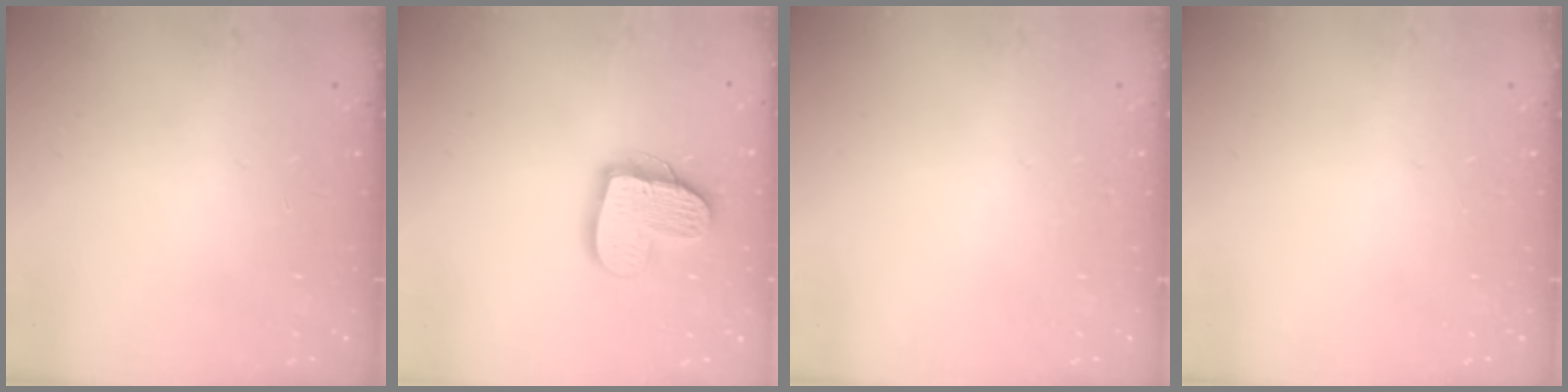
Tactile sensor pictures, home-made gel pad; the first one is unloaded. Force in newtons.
{"total": 14.8, "press": 14.7, "slide": 1.3}
{"total": 0.0}
{"total": 0.0}